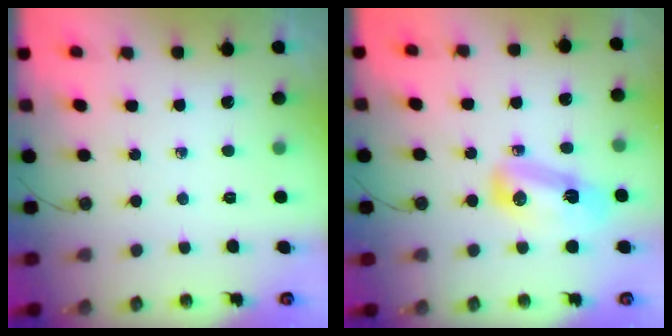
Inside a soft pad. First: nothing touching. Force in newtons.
{"total": 9.7, "press": 9.0, "slide": 3.7}